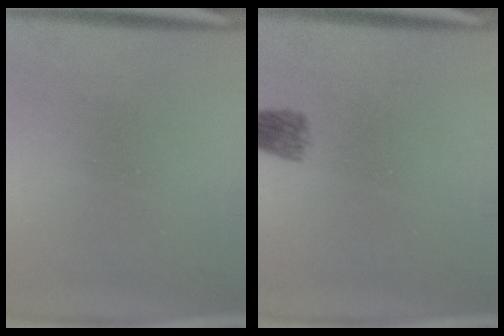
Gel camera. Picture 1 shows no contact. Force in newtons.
{"total": 2.6}